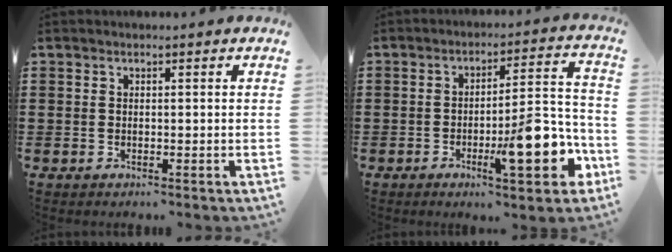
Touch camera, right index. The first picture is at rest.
{"total": 12.0, "force": [-4.5, 3.3, 10.7], "torque": [-0.134, -0.004, -0.074]}